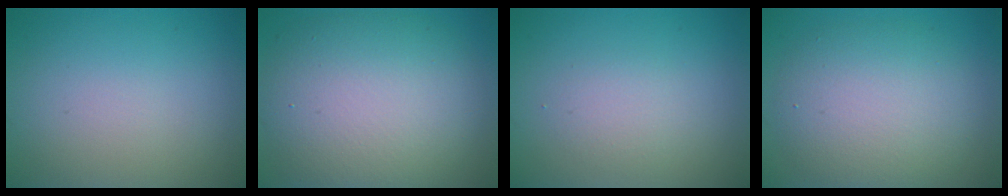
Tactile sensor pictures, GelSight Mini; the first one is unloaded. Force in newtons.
{"total": 10.5, "press": 10.5, "slide": 0.9}
{"total": 1.7, "press": 1.7, "slide": 0.1}
{"total": 6.8, "press": 6.8, "slide": 0.3}